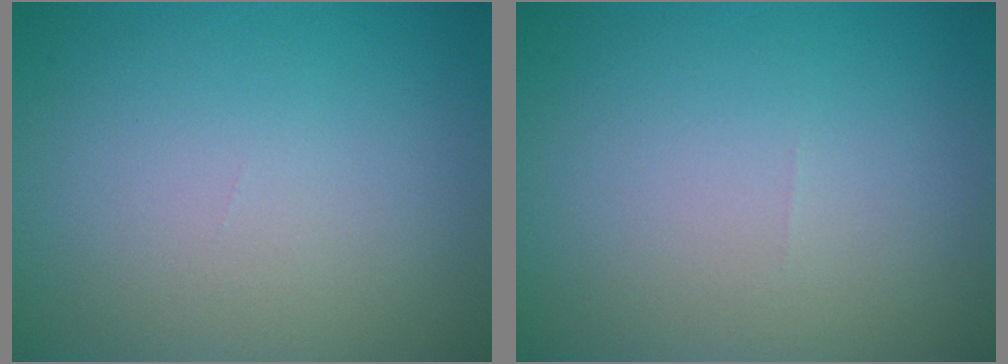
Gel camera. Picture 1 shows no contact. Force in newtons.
{"total": 0.0}